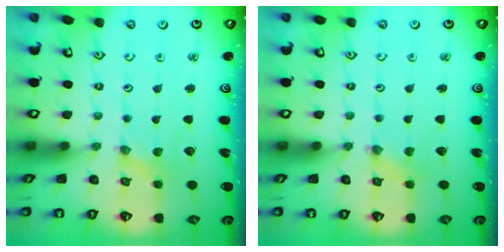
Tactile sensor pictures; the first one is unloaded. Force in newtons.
{"total": 0.0}